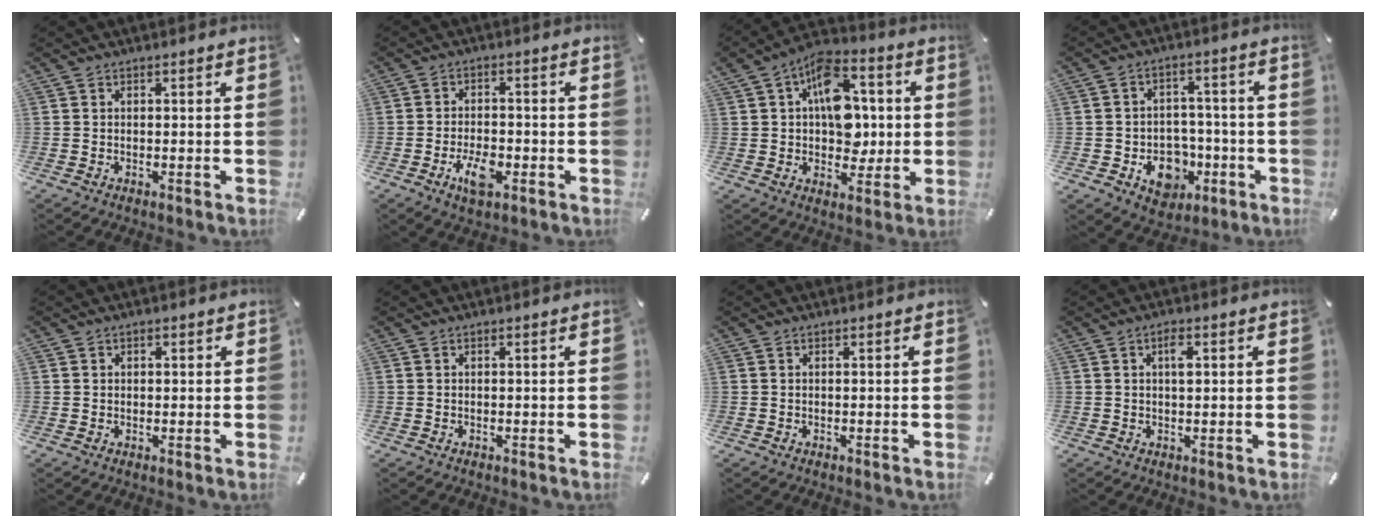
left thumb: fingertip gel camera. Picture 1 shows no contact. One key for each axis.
{"total": 6.9, "fx": -2.9, "fy": 3.6, "fz": 5.1, "tx": -0.096, "ty": 0.006, "tz": -0.055}
{"total": 14.1, "fx": 1.9, "fy": 10.0, "fz": 9.8, "tx": -0.138, "ty": 0.004, "tz": 0.034}
{"total": 9.4, "fx": -3.0, "fy": 8.3, "fz": 3.4, "tx": -0.035, "ty": 0.024, "tz": -0.040}
{"total": 1.0, "fx": 0.2, "fy": 0.9, "fz": 0.2, "tx": -0.004, "ty": 0.006, "tz": 0.003}
{"total": 0.0}
{"total": 0.0}
{"total": 2.8, "fx": 0.8, "fy": 1.1, "fz": 2.4, "tx": -0.043, "ty": 0.004, "tz": 0.010}